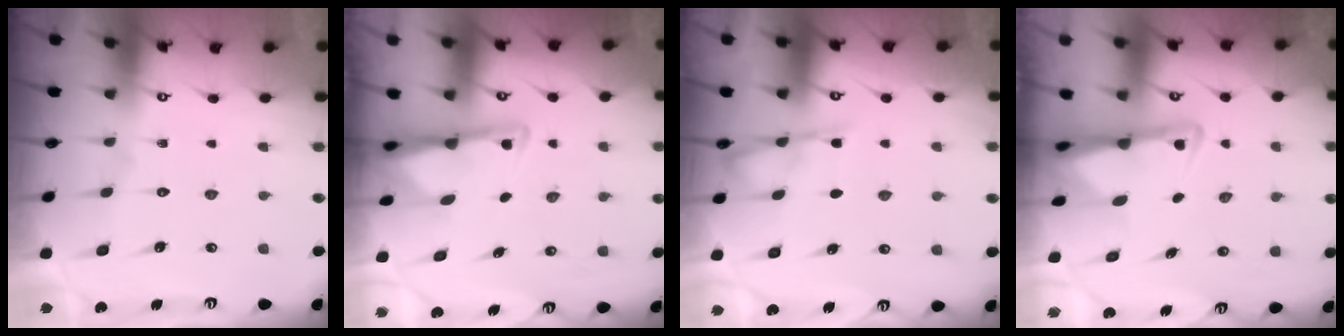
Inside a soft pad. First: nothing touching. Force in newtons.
{"total": 2.8, "press": 2.7, "slide": 0.7}
{"total": 5.0, "press": 4.9, "slide": 0.4}
{"total": 3.5, "press": 3.4, "slide": 0.6}